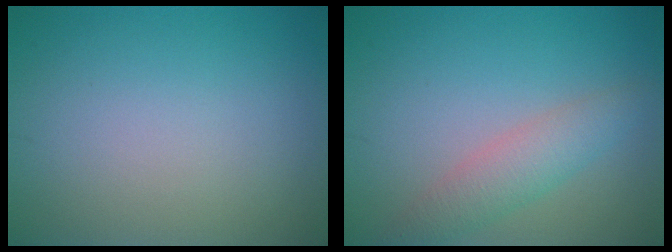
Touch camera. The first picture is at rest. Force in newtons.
{"total": 2.9, "press": 2.9, "slide": 0.1}